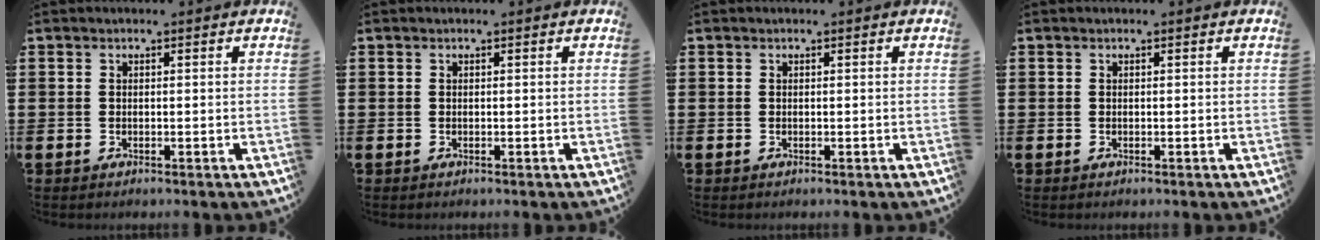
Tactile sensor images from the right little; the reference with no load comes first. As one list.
[{"total": 0.0}, {"total": 0.0}, {"total": 0.0}]